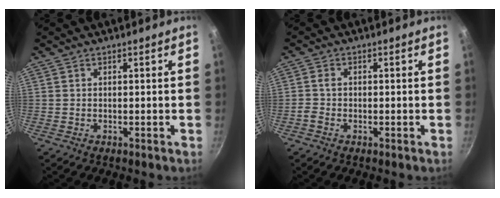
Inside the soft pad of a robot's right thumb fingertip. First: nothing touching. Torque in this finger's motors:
{"motor_torque": [0.44, 0.47, 0.29, -0.33, -0.02]}